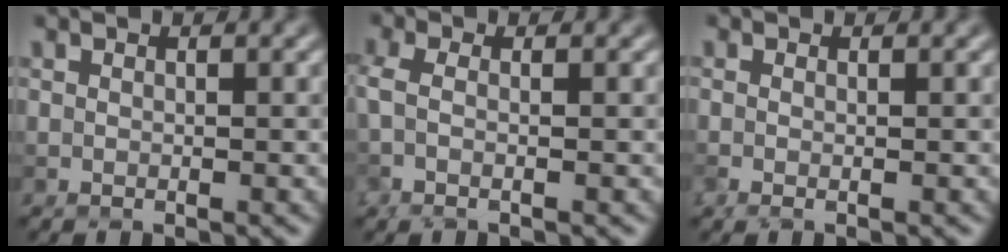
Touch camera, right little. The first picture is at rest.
{"total": 1.9, "force": [0.2, 0.5, 1.8], "torque": [-0.051, -0.007, -0.006]}
{"total": 0.8, "force": [-0.1, 0.2, 0.8], "torque": [-0.021, -0.008, -0.007]}